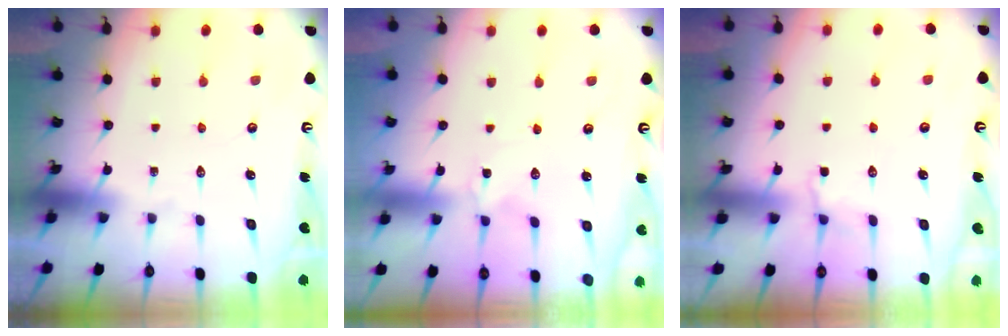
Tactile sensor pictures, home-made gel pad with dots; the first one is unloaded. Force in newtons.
{"total": 0.0}
{"total": 3.6, "press": 3.1, "slide": 1.8}